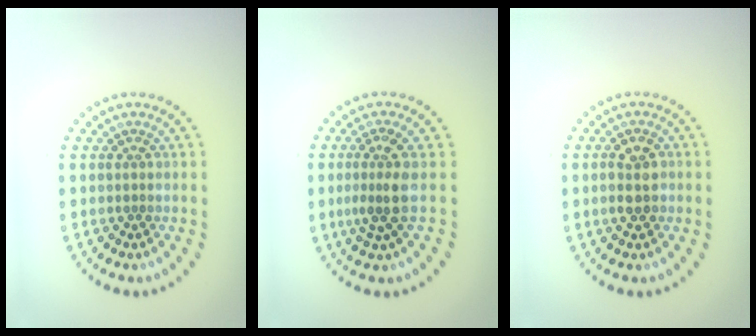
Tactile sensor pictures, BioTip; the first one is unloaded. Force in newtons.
{"total": 2.8, "press": 2.0, "slide": 1.9}
{"total": 2.5, "press": 2.5, "slide": 0.2}